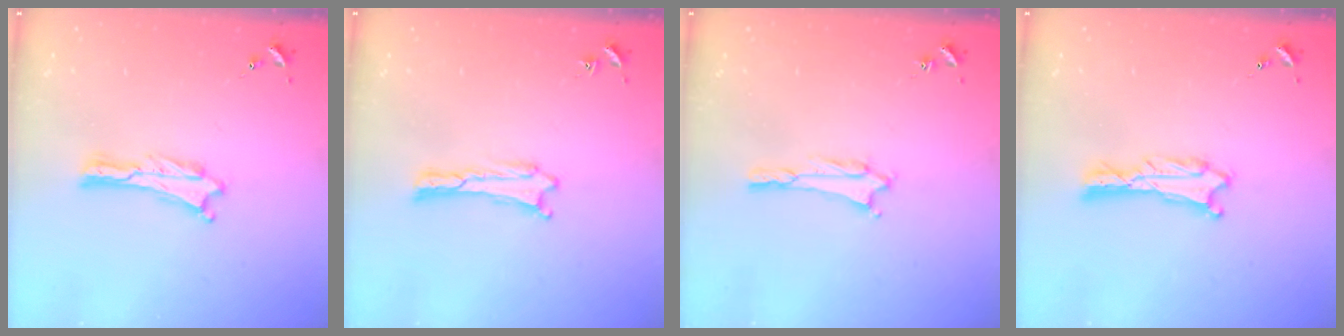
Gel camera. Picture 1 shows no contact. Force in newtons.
{"total": 0.0}
{"total": 1.5, "press": 1.5, "slide": 0.3}
{"total": 0.7, "press": 0.7, "slide": 0.1}